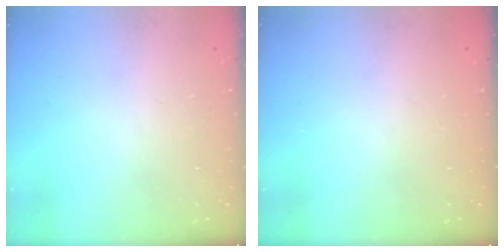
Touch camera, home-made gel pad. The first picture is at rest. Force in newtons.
{"total": 0.0}